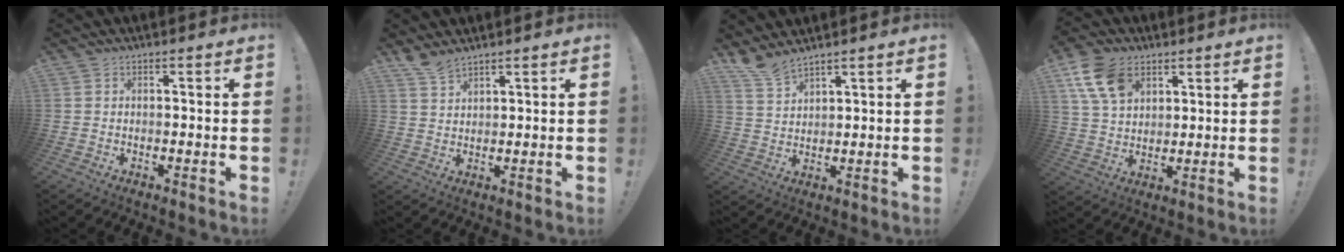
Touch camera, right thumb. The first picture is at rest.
{"total": 4.4, "force": [4.0, 1.0, 1.7], "torque": [-0.026, -0.028, 0.073]}
{"total": 6.0, "force": [5.5, 1.2, 2.2], "torque": [-0.044, -0.035, 0.102]}
{"total": 13.0, "force": [6.3, 8.9, 7.1], "torque": [-0.126, -0.016, 0.124]}